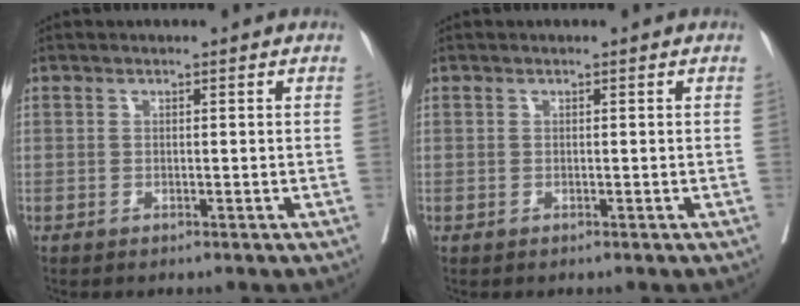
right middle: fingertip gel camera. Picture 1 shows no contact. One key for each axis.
{"total": 0.0}